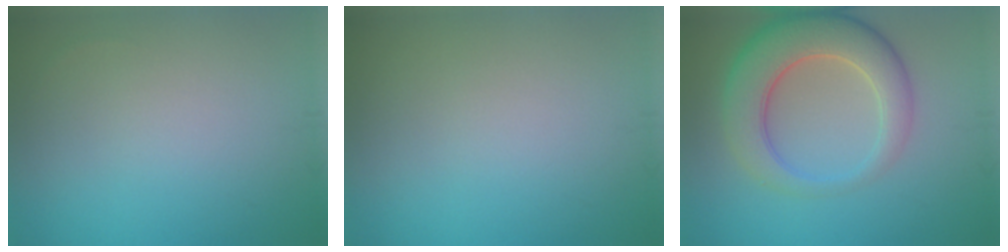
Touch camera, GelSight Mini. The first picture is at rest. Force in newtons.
{"total": 0.0}
{"total": 7.1, "press": 7.1, "slide": 0.4}